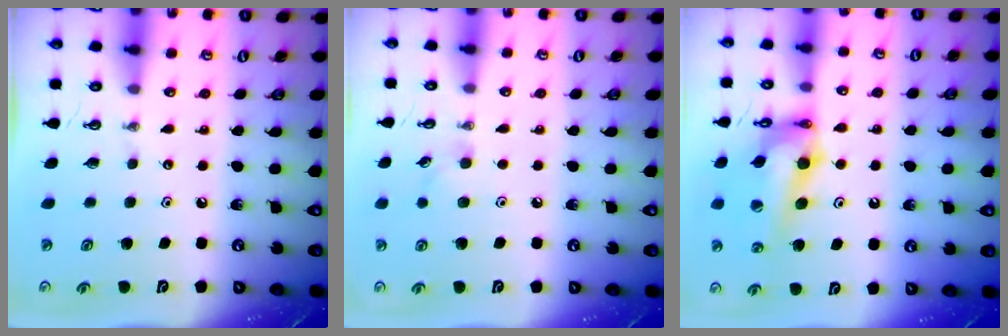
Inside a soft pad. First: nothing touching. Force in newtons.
{"total": 5.7, "press": 5.6, "slide": 1.5}
{"total": 16.8, "press": 16.1, "slide": 4.8}